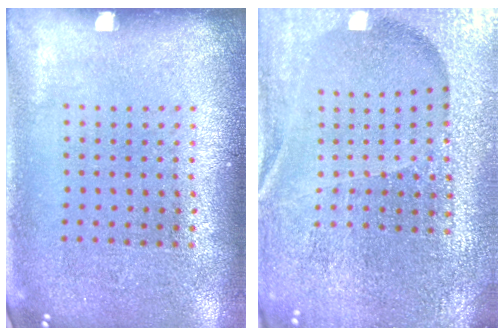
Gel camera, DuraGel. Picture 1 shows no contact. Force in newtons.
{"total": 4.5, "press": 4.4, "slide": 1.3}